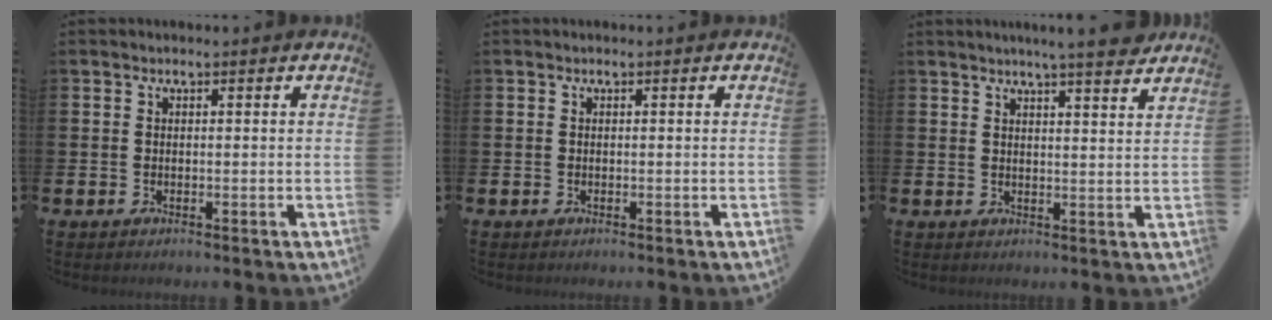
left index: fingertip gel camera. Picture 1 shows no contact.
{"total": 0.0}
{"total": 5.4, "force": [5.0, -0.5, 1.9], "torque": [-0.041, -0.022, 0.086]}